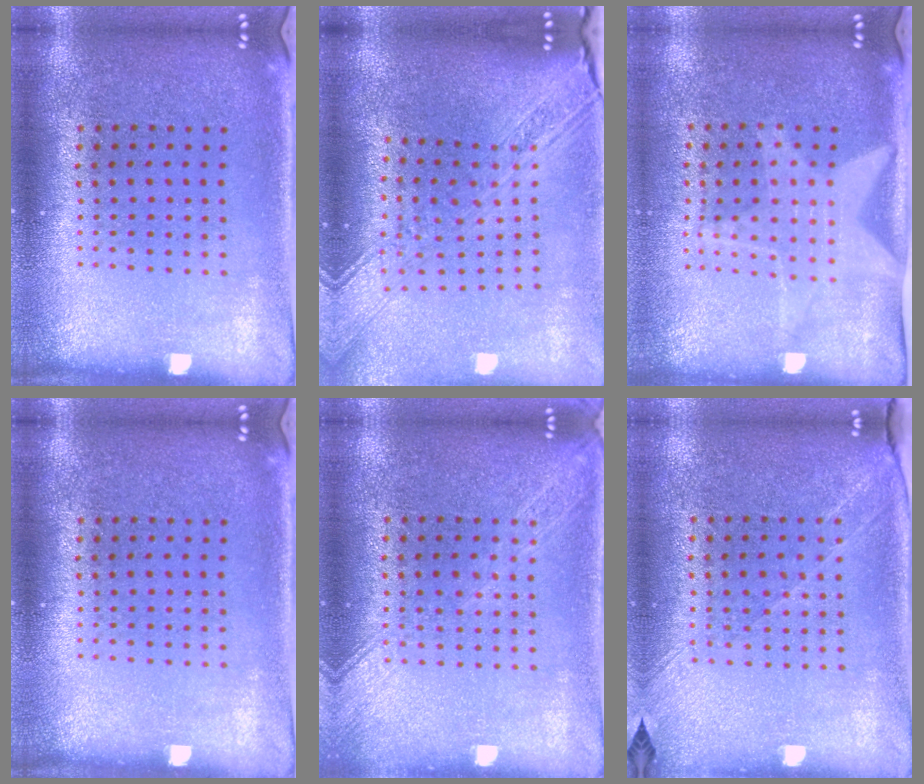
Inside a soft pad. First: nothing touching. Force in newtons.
{"total": 3.2, "press": 2.4, "slide": 2.1}
{"total": 1.8, "press": 1.5, "slide": 1.1}
{"total": 0.0}
{"total": 1.6, "press": 1.5, "slide": 0.2}
{"total": 1.3, "press": 1.2, "slide": 0.4}